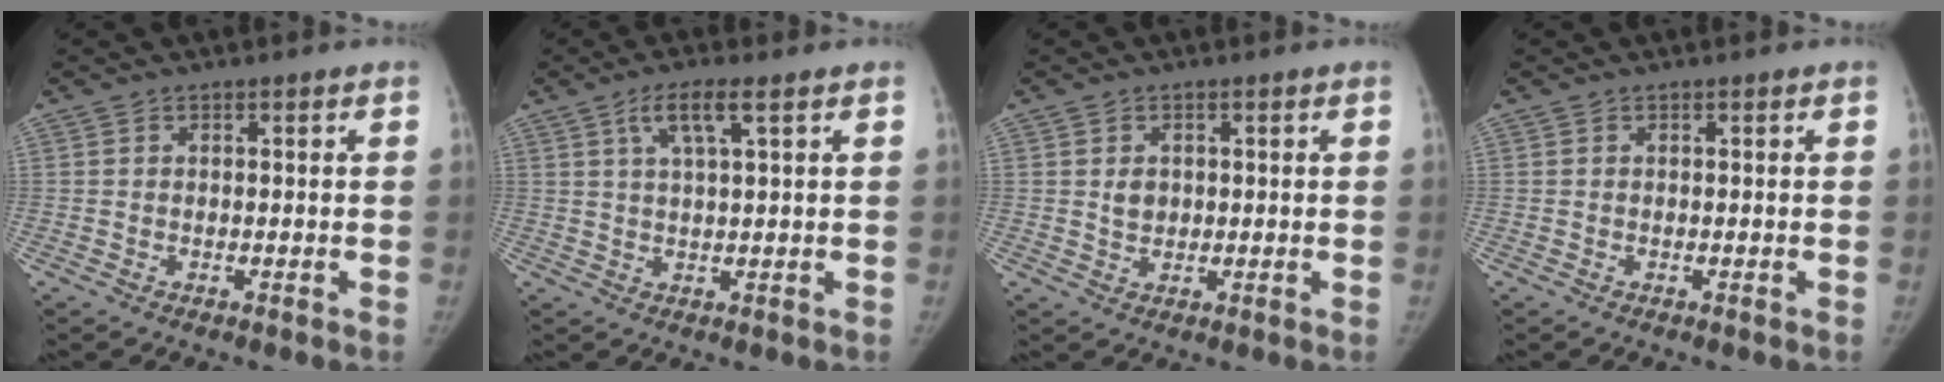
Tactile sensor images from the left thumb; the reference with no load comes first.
{"total": 5.4, "force": [2.6, 0.9, 4.7], "torque": [-0.094, 0.001, 0.052]}
{"total": 2.5, "force": [0.4, 2.0, 1.4], "torque": [-0.012, -0.002, 0.010]}
{"total": 0.0}